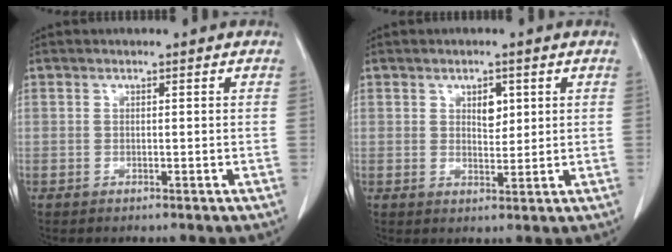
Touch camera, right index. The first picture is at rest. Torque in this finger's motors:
{"motor_torque": [0.05, 0.05, 0.02, 0.01]}